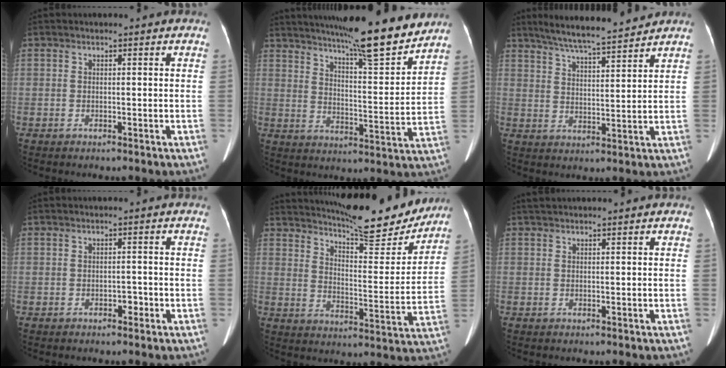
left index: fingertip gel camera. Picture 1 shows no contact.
{"total": 16.9, "force": [14.7, 0.4, 8.4], "torque": [-0.126, -0.017, 0.209]}
{"total": 11.0, "force": [9.9, 0.1, 4.7], "torque": [-0.081, 0.010, 0.158]}
{"total": 1.0, "force": [-0.6, 0.6, 0.5], "torque": [-0.007, 0.002, -0.007]}
{"total": 18.8, "force": [17.1, 2.7, 7.5], "torque": [-0.113, -0.030, 0.230]}
{"total": 3.3, "force": [2.9, 0.3, 1.4], "torque": [-0.016, 0.035, 0.048]}